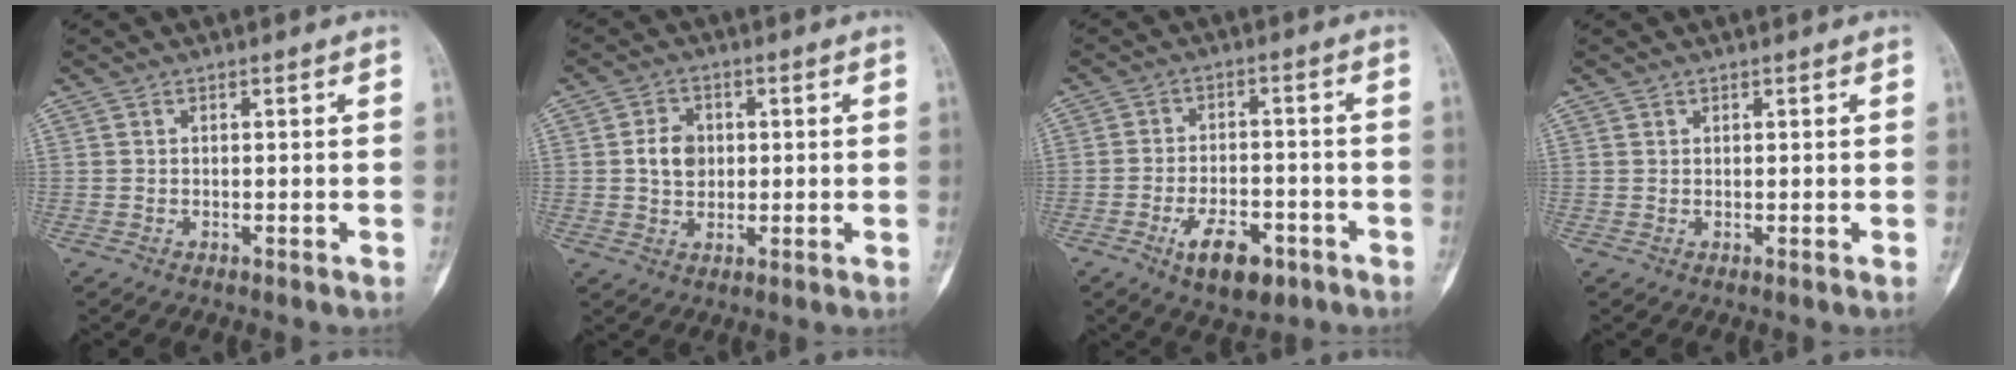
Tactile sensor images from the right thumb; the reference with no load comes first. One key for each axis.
{"total": 5.4, "fx": 0.5, "fy": 4.2, "fz": 3.3, "tx": -0.042, "ty": 0.002, "tz": 0.006}
{"total": 9.3, "fx": -4.7, "fy": 4.9, "fz": 6.4, "tx": -0.090, "ty": 0.022, "tz": -0.070}
{"total": 0.6, "fx": 0.5, "fy": 0.3, "fz": -0.3, "tx": 0.002, "ty": -0.002, "tz": 0.007}